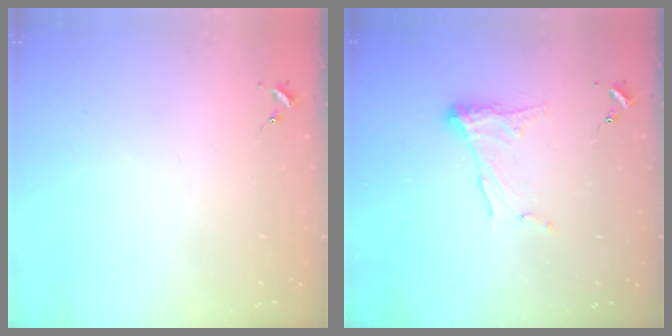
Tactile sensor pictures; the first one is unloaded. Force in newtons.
{"total": 9.6, "press": 9.6, "slide": 0.5}